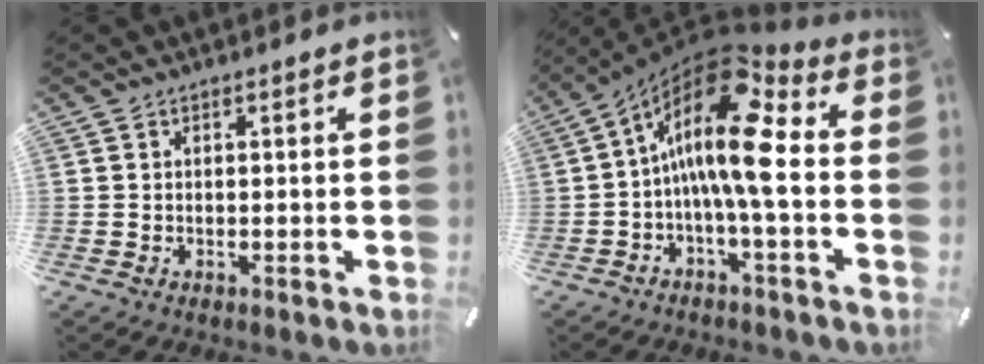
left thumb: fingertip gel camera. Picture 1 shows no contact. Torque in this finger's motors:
{"motor_torque": [-0.26, 2.84, 2.67, -0.10, 0.63]}